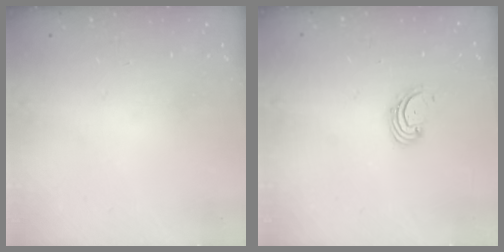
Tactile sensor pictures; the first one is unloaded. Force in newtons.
{"total": 1.8, "press": 1.7, "slide": 0.6}